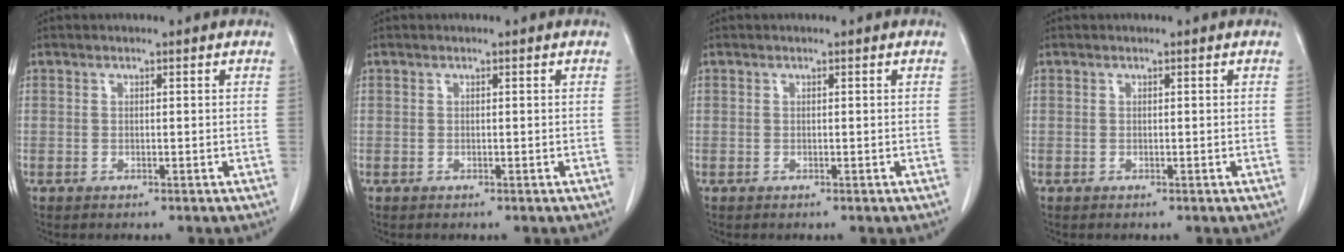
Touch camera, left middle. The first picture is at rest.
{"total": 0.0}
{"total": 0.0}
{"total": 0.0}